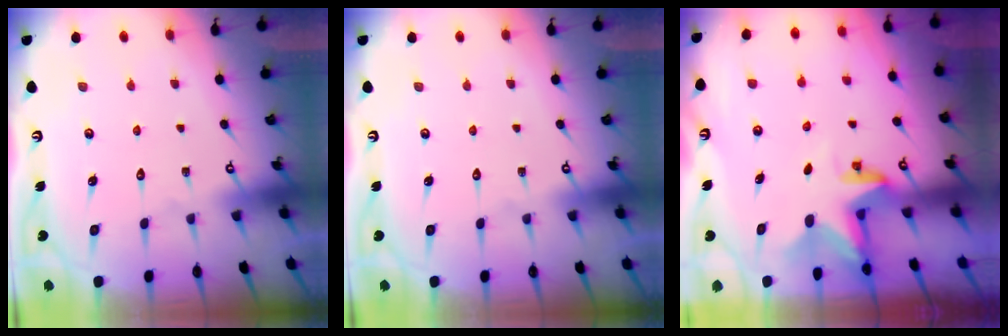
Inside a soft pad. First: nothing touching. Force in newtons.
{"total": 0.0}
{"total": 2.8, "press": 2.8, "slide": 0.2}